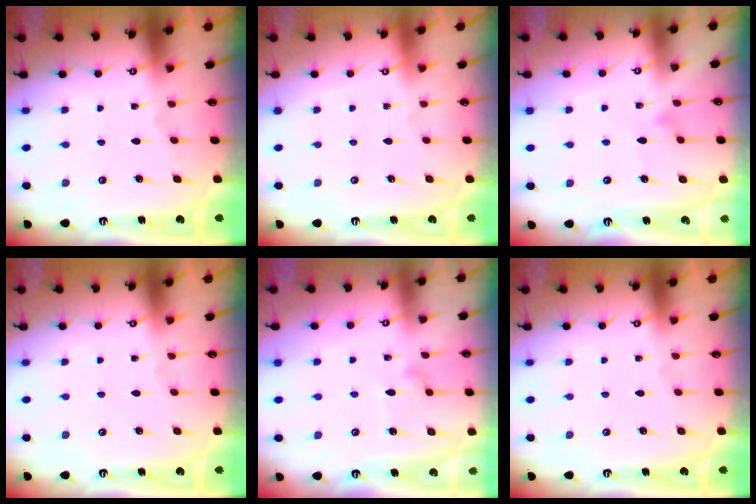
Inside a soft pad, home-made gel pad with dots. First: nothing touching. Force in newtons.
{"total": 4.0, "press": 4.0, "slide": 0.1}
{"total": 6.0, "press": 6.0, "slide": 0.4}
{"total": 0.0}
{"total": 9.9, "press": 9.9, "slide": 0.4}
{"total": 0.0}